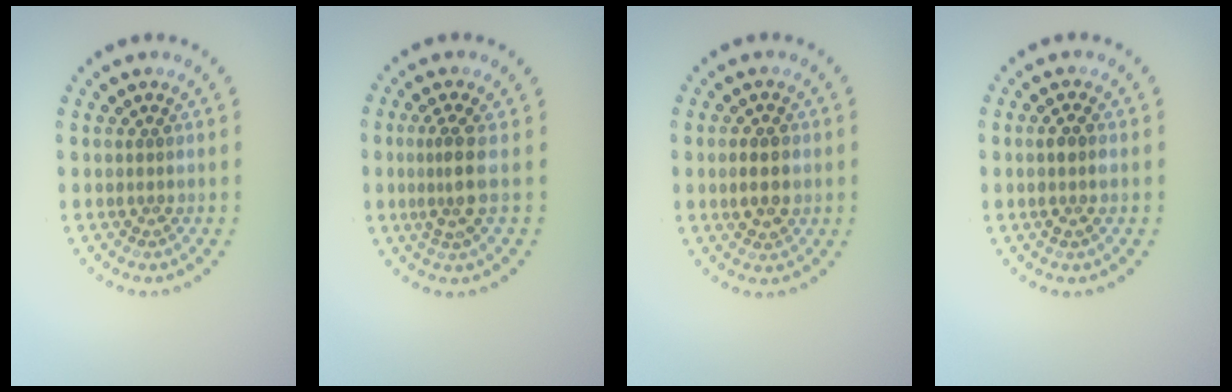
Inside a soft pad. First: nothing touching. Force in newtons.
{"total": 2.6, "press": 1.9, "slide": 1.7}
{"total": 2.7, "press": 2.7, "slide": 0.1}
{"total": 1.7, "press": 1.5, "slide": 0.7}